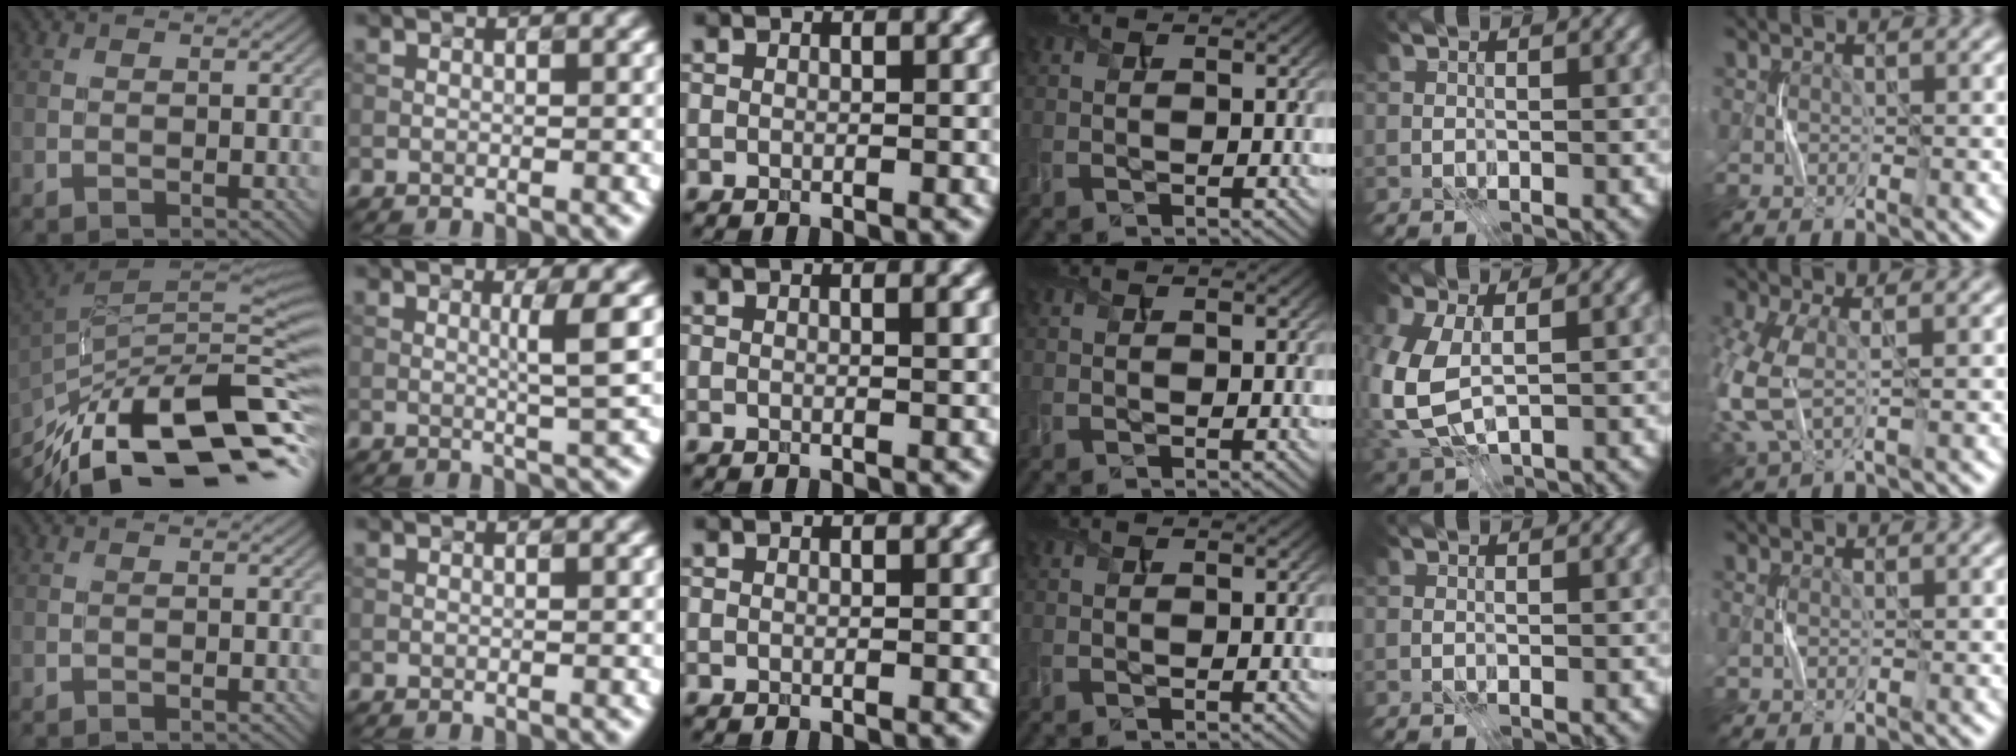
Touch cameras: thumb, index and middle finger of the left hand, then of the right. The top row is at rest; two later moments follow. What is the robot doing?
{"motion": "press", "object": "syringe"}